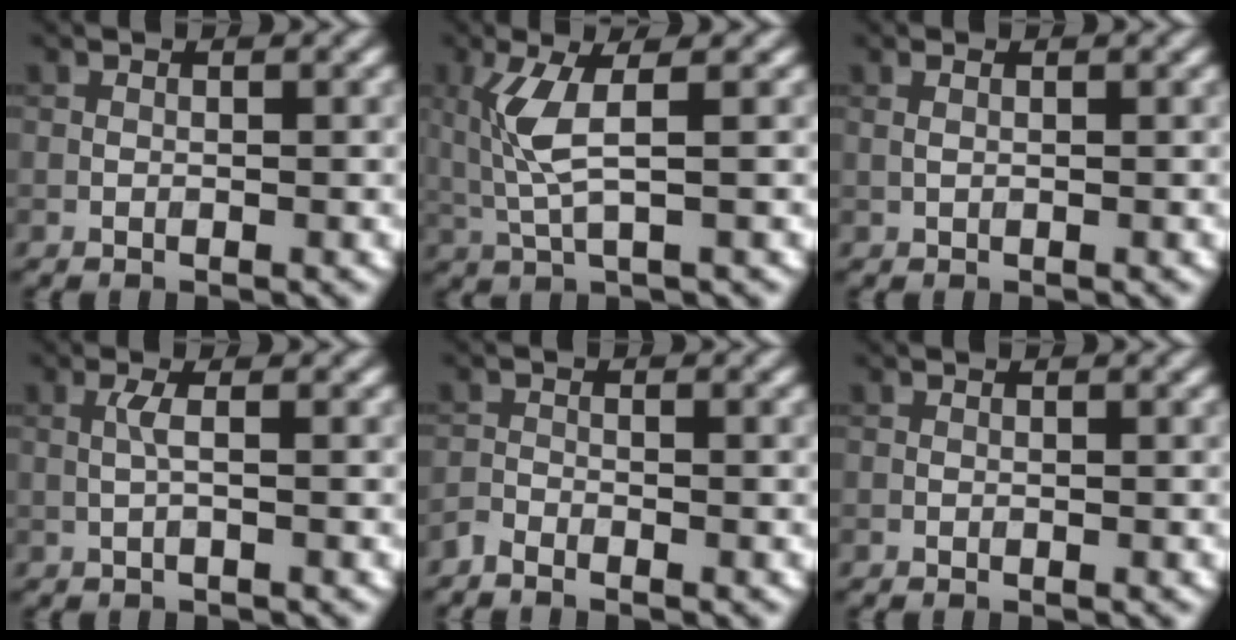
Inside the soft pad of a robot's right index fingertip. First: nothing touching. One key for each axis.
{"total": 4.0, "fx": 0.7, "fy": 0.8, "fz": 3.8, "tx": -0.093, "ty": -0.001, "tz": 0.020}
{"total": 0.8, "fx": 0.4, "fy": 0.3, "fz": 0.6, "tx": -0.013, "ty": -0.003, "tz": 0.007}
{"total": 1.3, "fx": 0.1, "fy": 0.1, "fz": 1.3, "tx": -0.030, "ty": 0.001, "tz": 0.002}
{"total": 1.4, "fx": -1.3, "fy": 0.2, "fz": 0.5, "tx": -0.013, "ty": -0.003, "tz": -0.033}
{"total": 0.0}